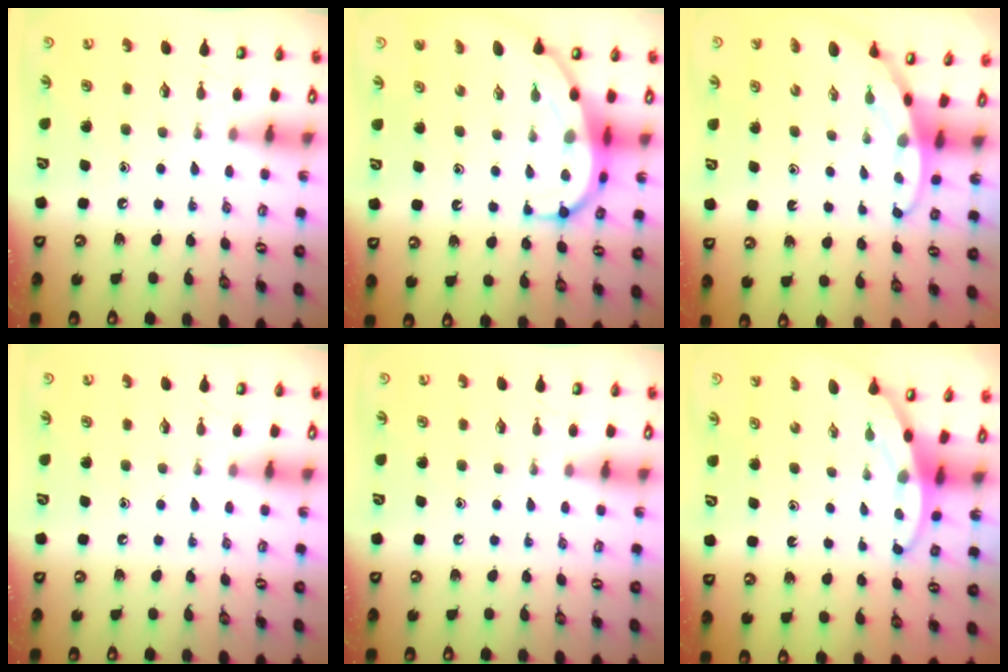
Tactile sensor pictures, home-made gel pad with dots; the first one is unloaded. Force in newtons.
{"total": 8.8, "press": 8.8, "slide": 0.6}
{"total": 2.7, "press": 2.7, "slide": 0.0}
{"total": 0.0}
{"total": 0.0}
{"total": 3.5, "press": 3.5, "slide": 0.2}